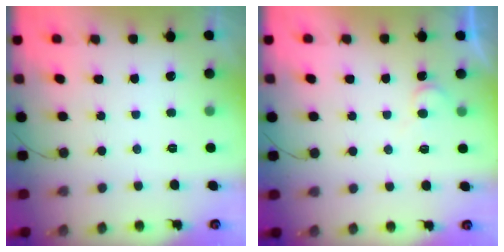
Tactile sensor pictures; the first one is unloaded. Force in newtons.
{"total": 4.4, "press": 4.3, "slide": 0.3}